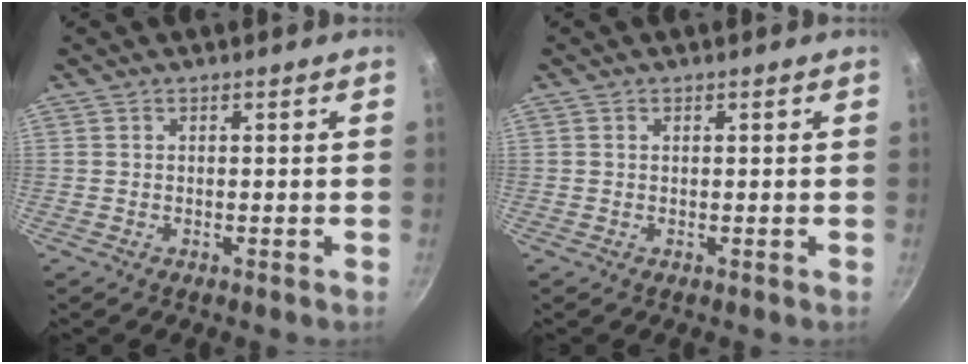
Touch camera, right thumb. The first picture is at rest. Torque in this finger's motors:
{"motor_torque": [-0.16, -0.05, 0.26, 0.02, -0.03]}